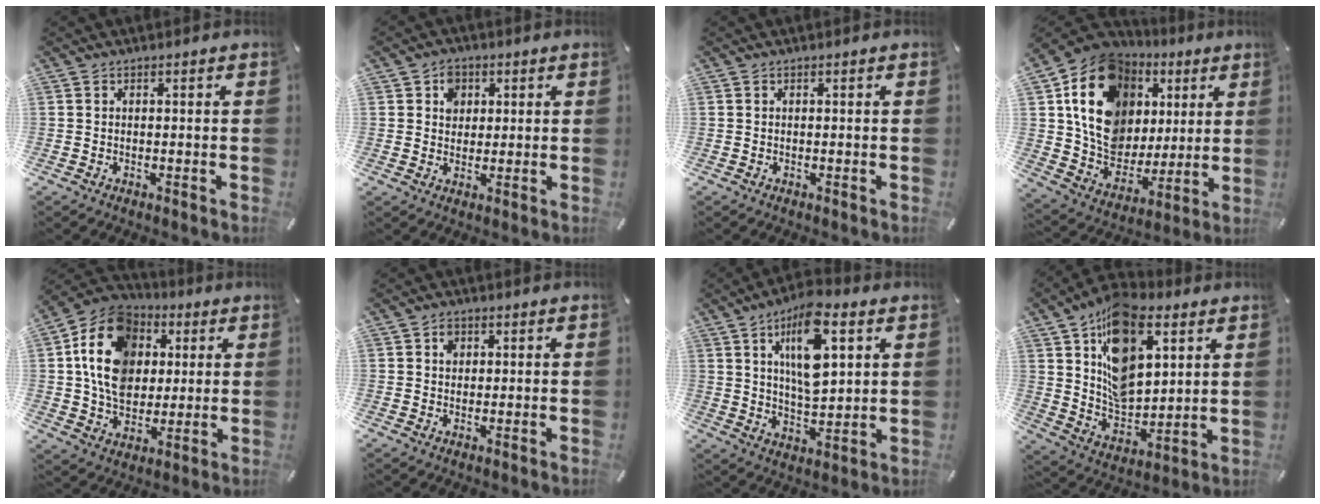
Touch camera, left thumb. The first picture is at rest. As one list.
[{"total": 4.6, "force": [1.4, 4.1, 1.6], "torque": [-0.017, 0.000, 0.020]}, {"total": 0.0}, {"total": 19.5, "force": [6.0, 16.1, 9.2], "torque": [-0.163, -0.033, 0.117]}, {"total": 17.0, "force": [3.1, 13.7, 9.5], "torque": [-0.181, 0.005, 0.060]}, {"total": 2.3, "force": [0.6, 2.0, 0.9], "torque": [-0.006, -0.001, 0.006]}, {"total": 14.4, "force": [6.2, 6.3, 11.4], "torque": [-0.194, -0.013, 0.104]}, {"total": 17.2, "force": [8.5, 10.8, 10.5], "torque": [-0.183, -0.035, 0.156]}]